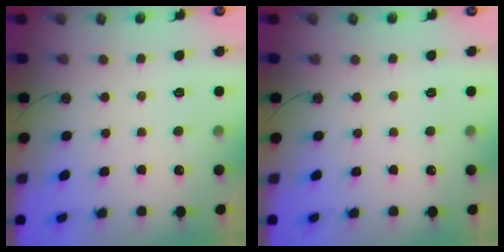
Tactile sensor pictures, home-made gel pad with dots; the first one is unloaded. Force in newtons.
{"total": 0.0}